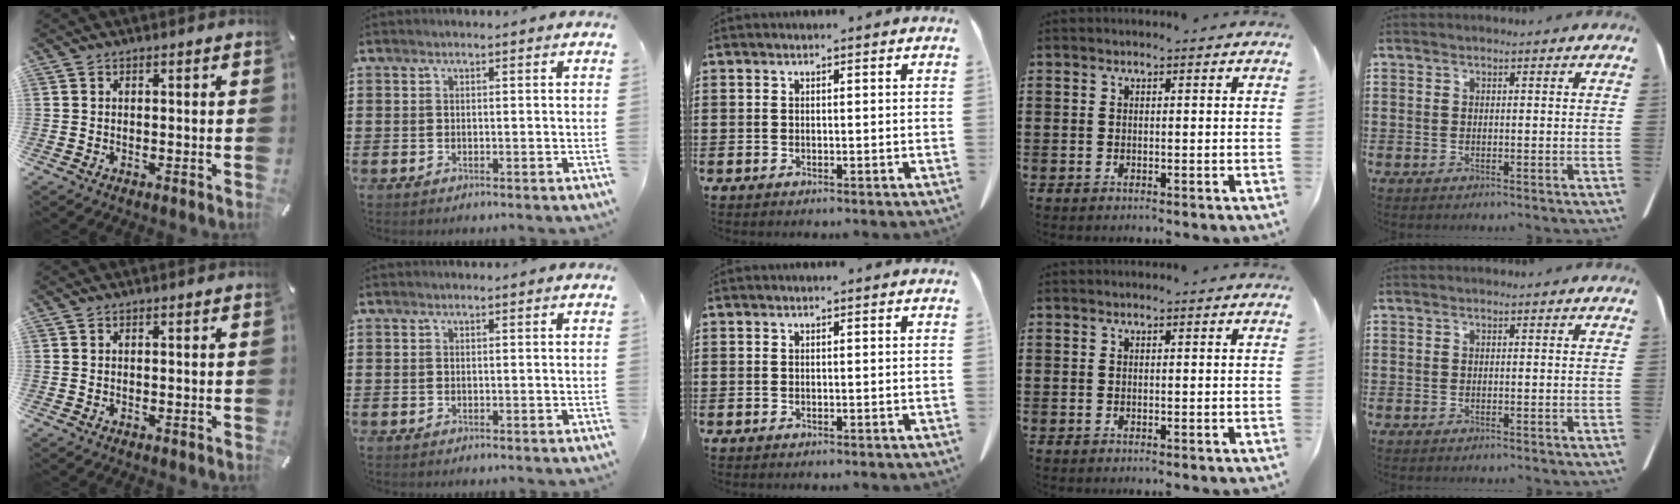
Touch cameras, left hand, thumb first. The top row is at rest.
{}